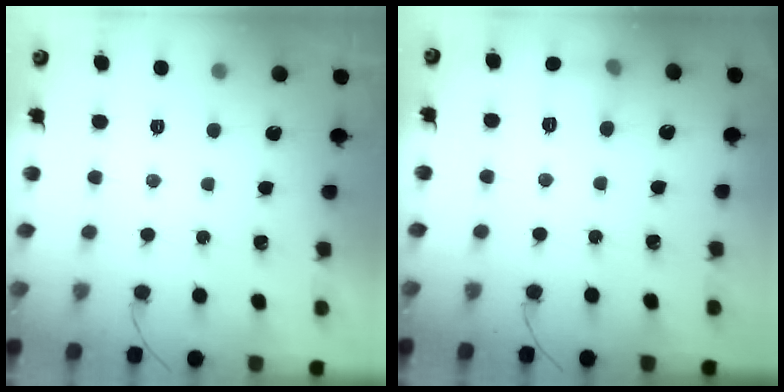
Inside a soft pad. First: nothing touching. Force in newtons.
{"total": 6.9, "press": 6.7, "slide": 1.8}